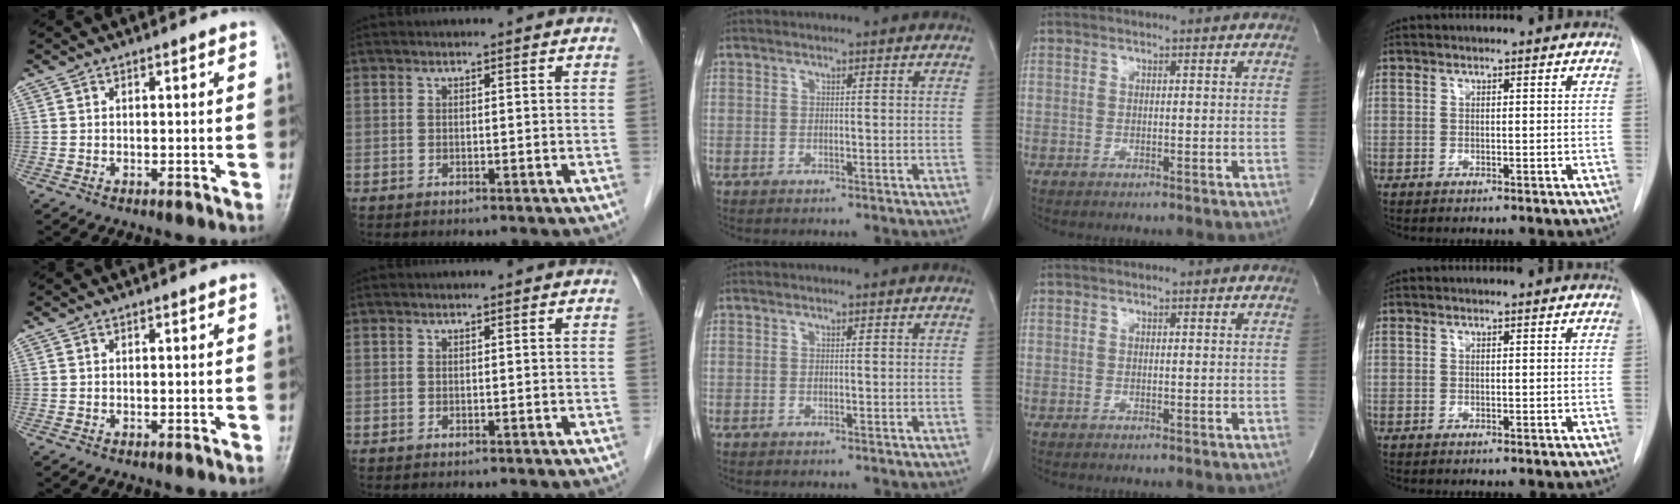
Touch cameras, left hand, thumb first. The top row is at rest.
{}